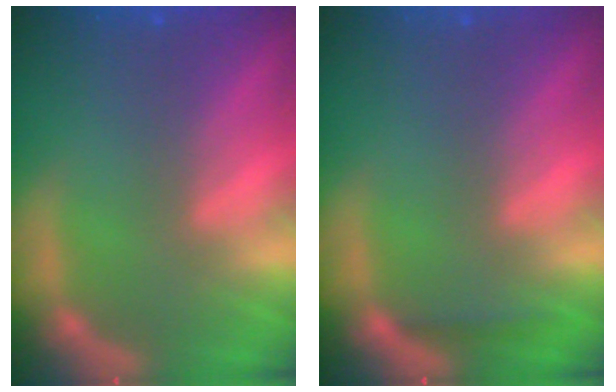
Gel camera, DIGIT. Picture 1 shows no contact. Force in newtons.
{"total": 0.9}